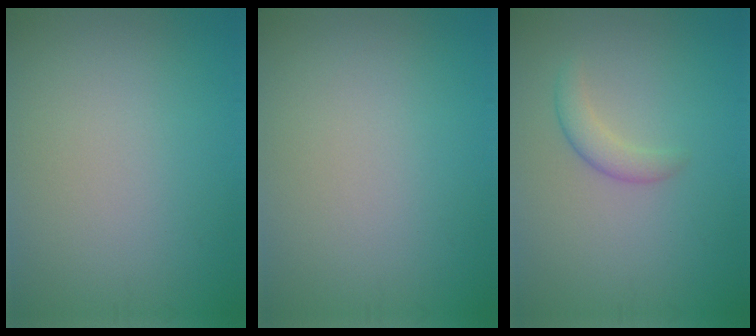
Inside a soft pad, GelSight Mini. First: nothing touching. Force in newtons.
{"total": 0.0}
{"total": 1.9, "press": 1.9, "slide": 0.0}